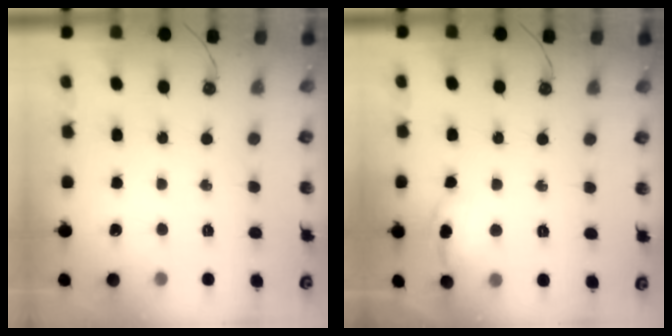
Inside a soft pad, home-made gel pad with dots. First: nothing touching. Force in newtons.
{"total": 8.7, "press": 8.6, "slide": 1.4}